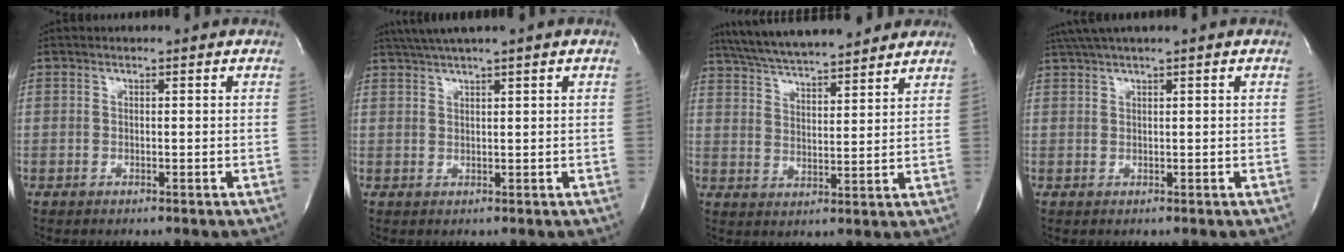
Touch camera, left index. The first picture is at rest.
{"total": 4.0, "force": [2.9, -0.9, 2.6], "torque": [-0.055, 0.012, 0.056]}
{"total": 15.9, "force": [14.1, 2.0, 7.1], "torque": [-0.125, 0.026, 0.226]}
{"total": 3.0, "force": [2.1, -0.6, 2.1], "torque": [-0.051, 0.018, 0.046]}